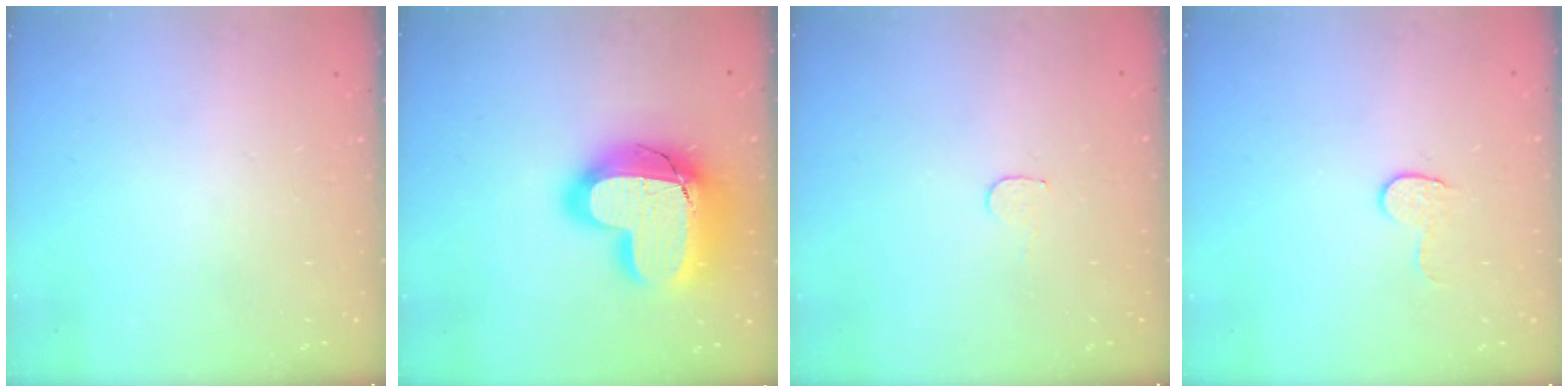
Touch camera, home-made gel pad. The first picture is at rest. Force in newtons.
{"total": 23.0, "press": 22.9, "slide": 1.6}
{"total": 3.5, "press": 3.5, "slide": 0.3}
{"total": 5.9, "press": 5.9, "slide": 0.5}